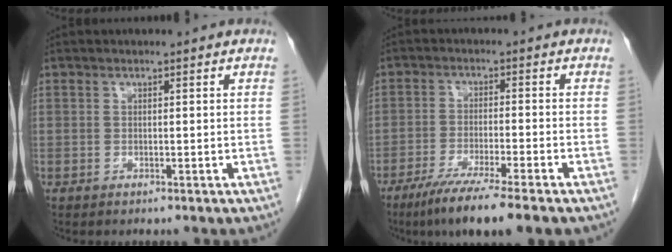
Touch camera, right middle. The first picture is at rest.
{"total": 9.4, "force": [-6.8, -0.5, 6.5], "torque": [-0.112, -0.028, -0.111]}